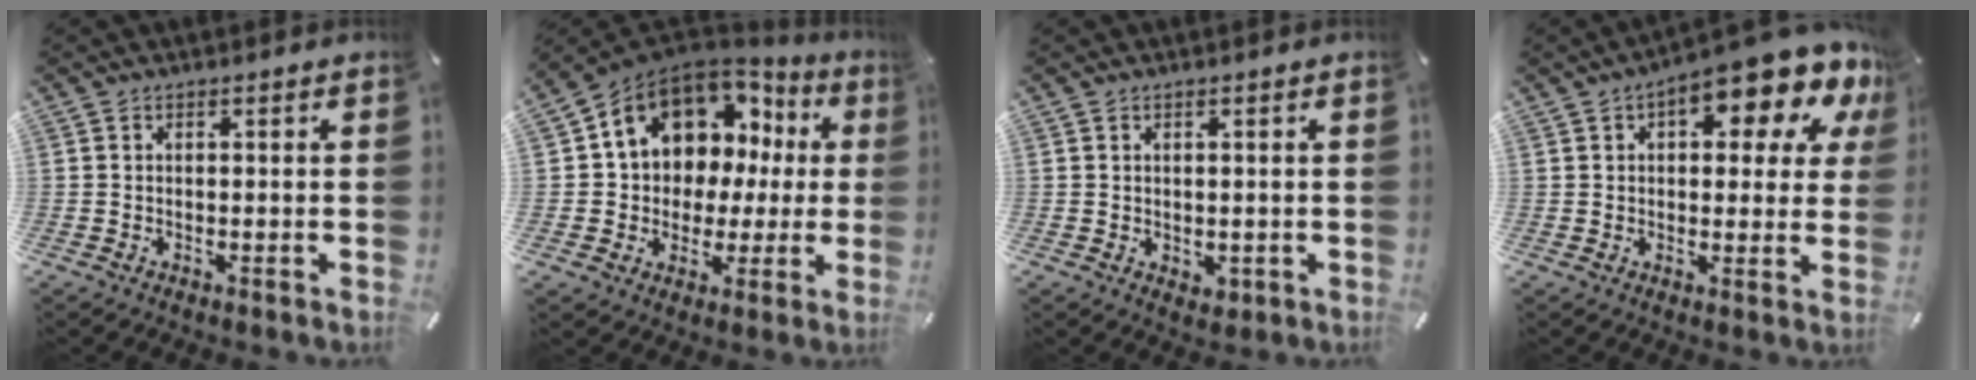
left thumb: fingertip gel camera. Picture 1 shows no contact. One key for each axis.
{"total": 14.0, "fx": 5.6, "fy": 11.1, "fz": 6.3, "tx": -0.112, "ty": -0.038, "tz": 0.110}
{"total": 1.7, "fx": 0.2, "fy": 1.5, "fz": 0.7, "tx": -0.013, "ty": 0.004, "tz": 0.004}
{"total": 14.5, "fx": 8.4, "fy": 5.5, "fz": 10.5, "tx": -0.144, "ty": -0.050, "tz": 0.137}